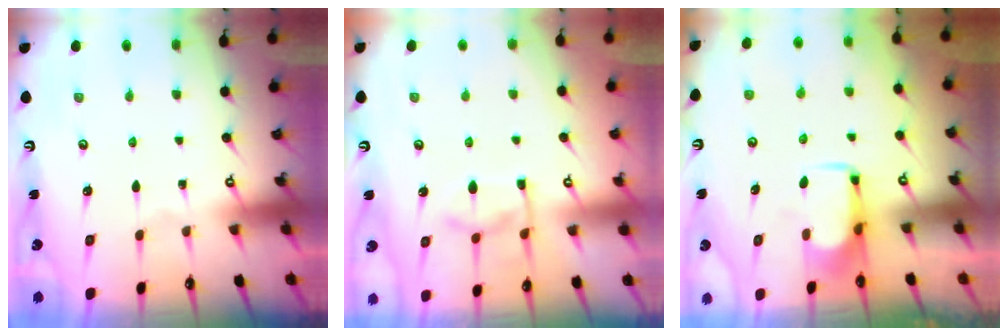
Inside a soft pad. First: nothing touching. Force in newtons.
{"total": 8.1, "press": 8.0, "slide": 1.4}
{"total": 2.1, "press": 2.1, "slide": 0.4}